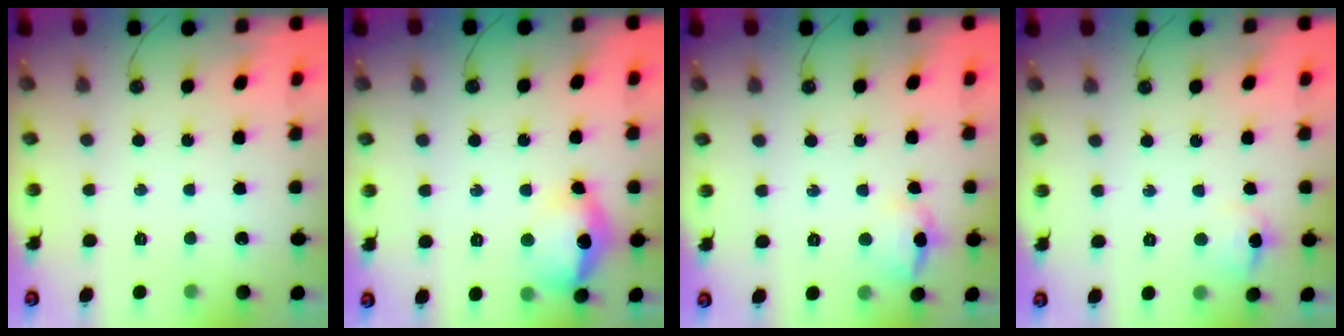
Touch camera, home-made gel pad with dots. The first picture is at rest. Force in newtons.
{"total": 14.1, "press": 14.1, "slide": 1.3}
{"total": 8.9, "press": 8.8, "slide": 1.2}
{"total": 7.2, "press": 7.1, "slide": 0.7}